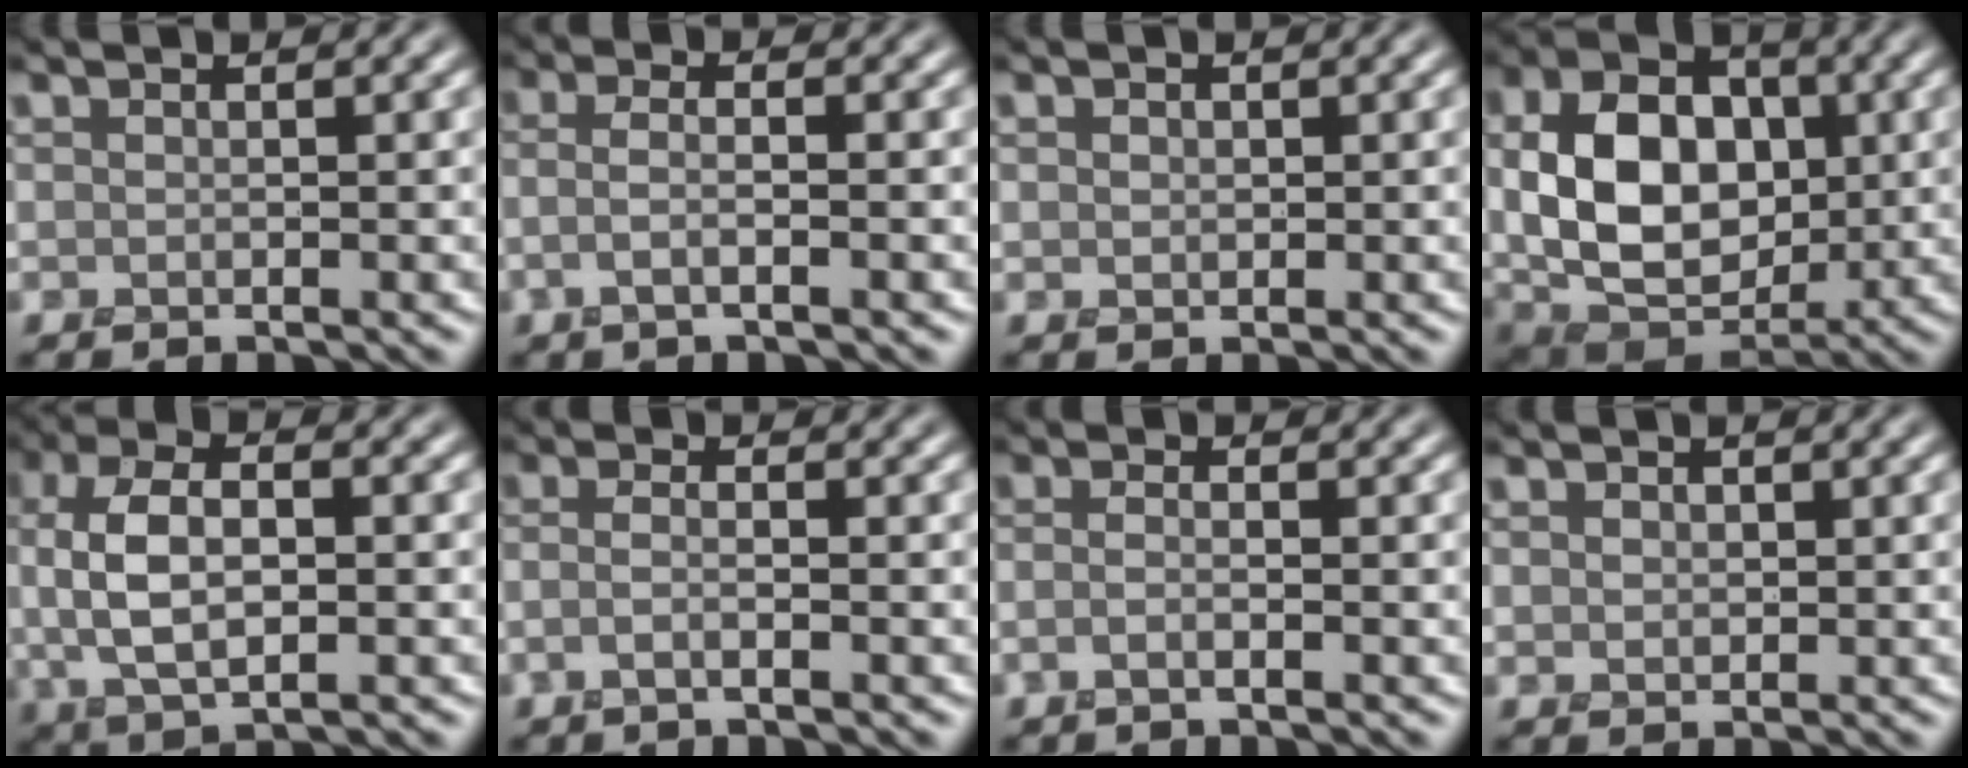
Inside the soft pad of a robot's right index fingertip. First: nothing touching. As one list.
[{"total": 1.9, "force": [-0.7, 0.4, 1.7], "torque": [-0.032, -0.012, -0.018]}, {"total": 0.8, "force": [0.2, 0.7, 0.3], "torque": [-0.008, -0.003, 0.006]}, {"total": 10.0, "force": [0.3, 7.0, 7.2], "torque": [-0.145, -0.006, 0.004]}, {"total": 6.4, "force": [0.0, 3.2, 5.6], "torque": [-0.112, 0.005, -0.005]}, {"total": 1.4, "force": [-1.0, 0.0, 1.0], "torque": [-0.019, -0.007, -0.022]}, {"total": 1.1, "force": [-1.0, 0.0, 0.5], "torque": [-0.013, -0.002, -0.022]}, {"total": 1.2, "force": [0.2, 1.0, 0.5], "torque": [-0.013, -0.004, 0.005]}]